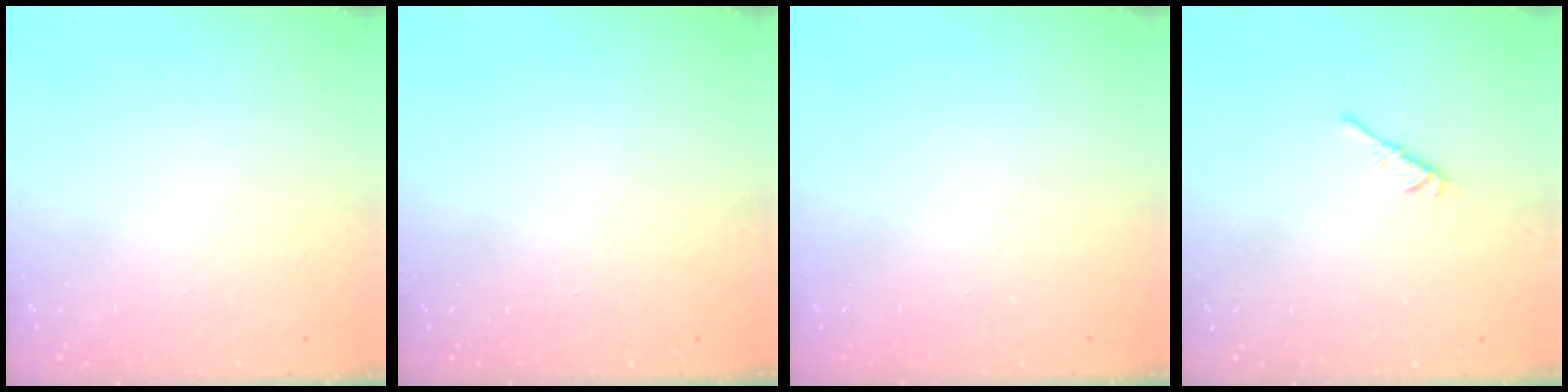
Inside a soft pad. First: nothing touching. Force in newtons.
{"total": 0.0}
{"total": 0.0}
{"total": 3.1, "press": 3.0, "slide": 0.7}